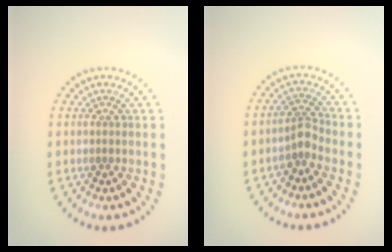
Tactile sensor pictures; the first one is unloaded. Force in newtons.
{"total": 2.0, "press": 1.5, "slide": 1.3}